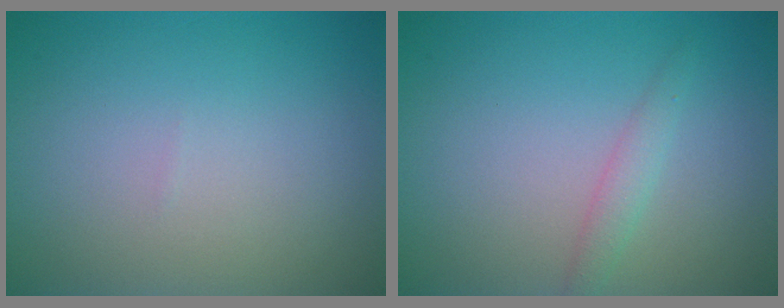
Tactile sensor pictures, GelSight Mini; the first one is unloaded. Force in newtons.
{"total": 1.4, "press": 1.4, "slide": 0.0}